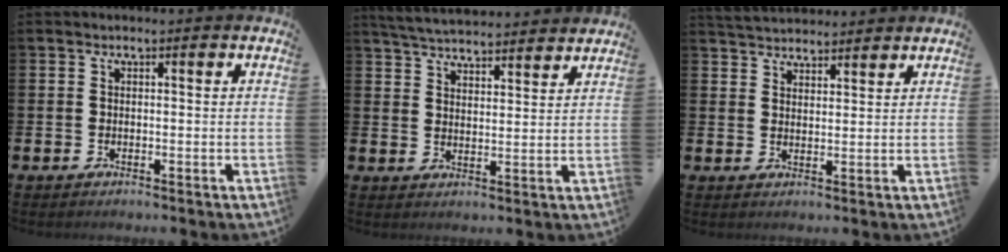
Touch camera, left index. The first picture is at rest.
{"total": 5.0, "force": [5.0, 0.5, 0.4], "torque": [-0.021, -0.032, 0.088]}
{"total": 3.7, "force": [3.6, 0.7, 0.0], "torque": [-0.007, -0.017, 0.067]}